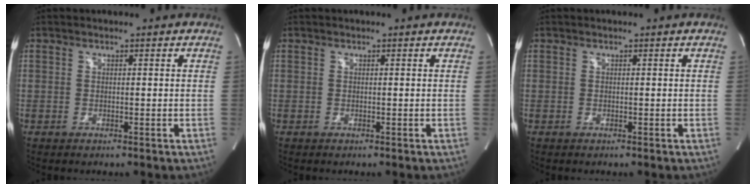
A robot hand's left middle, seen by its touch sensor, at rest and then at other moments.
{"total": 0.0}
{"total": 0.0}